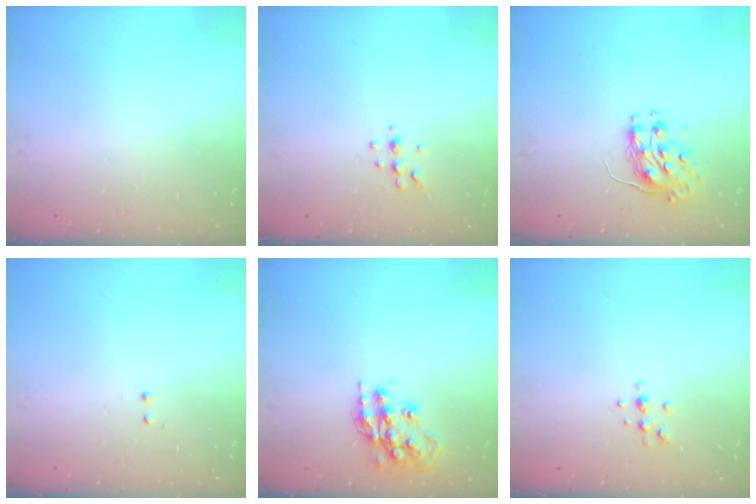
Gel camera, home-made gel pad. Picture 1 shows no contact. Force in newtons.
{"total": 5.3, "press": 5.1, "slide": 1.5}
{"total": 8.6, "press": 8.6, "slide": 0.3}
{"total": 0.5, "press": 0.5, "slide": 0.3}
{"total": 16.0, "press": 16.0, "slide": 1.2}
{"total": 4.3, "press": 4.0, "slide": 1.4}